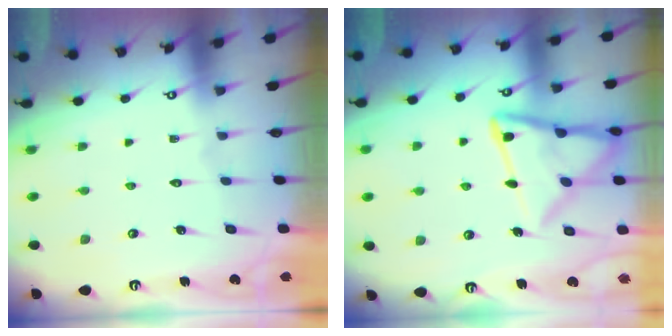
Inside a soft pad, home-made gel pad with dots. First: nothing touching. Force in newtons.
{"total": 16.2, "press": 16.2, "slide": 1.6}